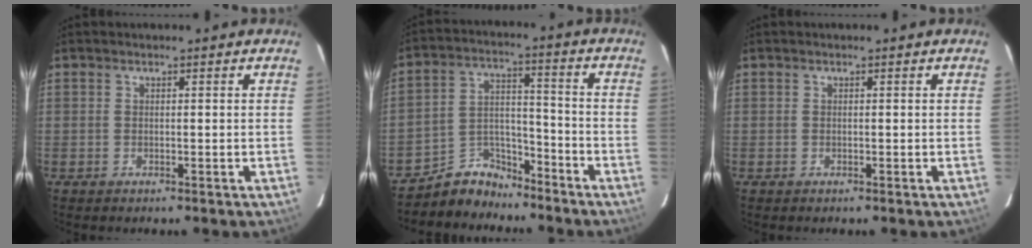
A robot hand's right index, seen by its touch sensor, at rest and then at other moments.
{"total": 8.3, "force": [-7.3, 3.9, 0.7], "torque": [-0.019, 0.042, -0.133]}
{"total": 0.0}